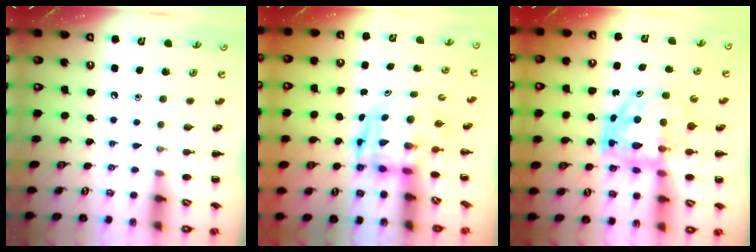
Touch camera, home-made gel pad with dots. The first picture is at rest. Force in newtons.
{"total": 3.2, "press": 3.1, "slide": 0.7}
{"total": 8.0, "press": 7.8, "slide": 2.0}